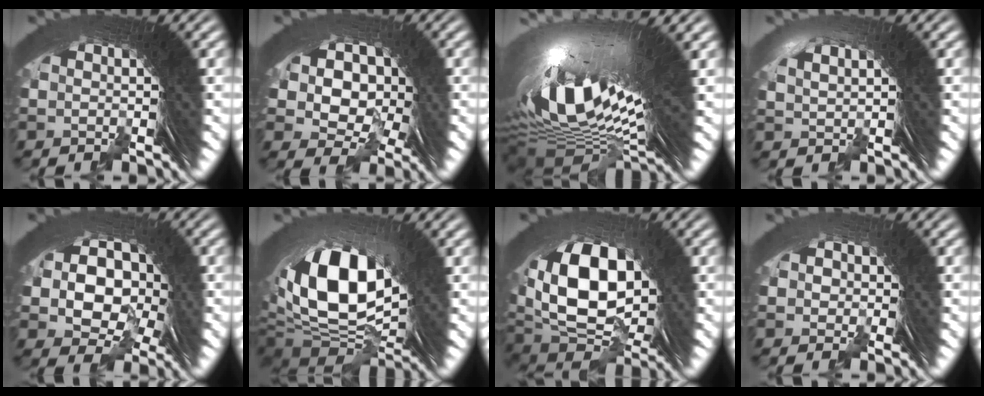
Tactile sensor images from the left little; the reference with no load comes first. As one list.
[{"total": 7.7, "force": [-0.6, 6.3, 4.4], "torque": [-0.118, -0.053, 0.013]}, {"total": 14.2, "force": [1.1, 6.5, 12.6], "torque": [-0.226, -0.017, 0.032]}, {"total": 1.1, "force": [0.3, -1.1, -0.2], "torque": [0.002, -0.002, 0.020]}, {"total": 9.1, "force": [-0.6, 7.4, 5.3], "torque": [-0.126, -0.050, 0.004]}, {"total": 11.4, "force": [-1.5, 7.4, 8.5], "torque": [-0.191, -0.063, 0.011]}, {"total": 10.9, "force": [-1.3, 8.0, 7.3], "torque": [-0.174, -0.064, 0.014]}, {"total": 1.6, "force": [-0.7, 1.1, -0.9], "torque": [0.008, 0.004, -0.013]}]